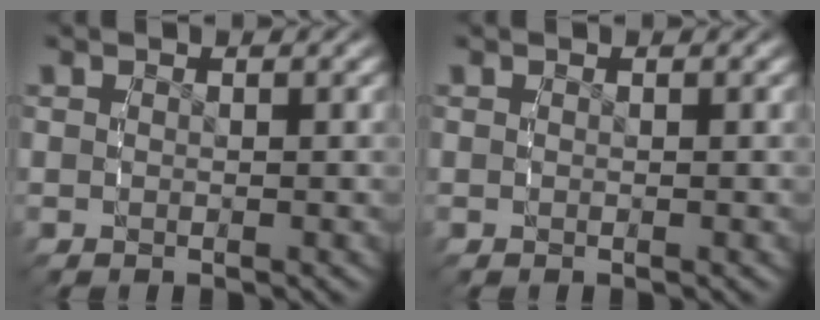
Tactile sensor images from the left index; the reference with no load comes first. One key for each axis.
{"total": 0.0}